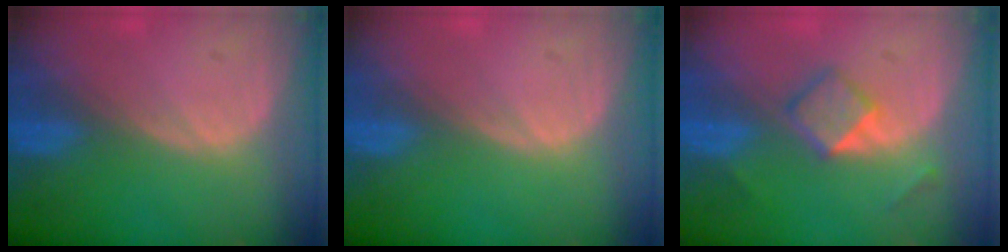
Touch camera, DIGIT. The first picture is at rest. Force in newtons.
{"total": 0.0}
{"total": 4.0, "press": 3.9, "slide": 0.6}